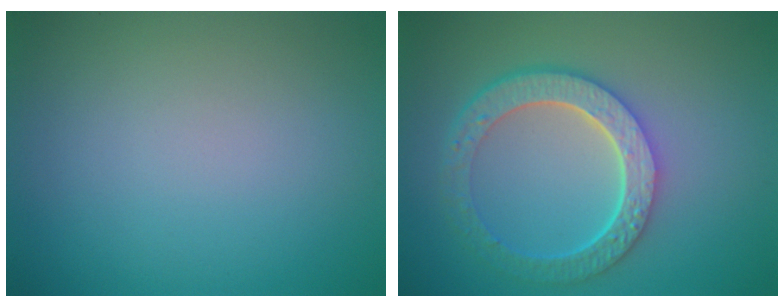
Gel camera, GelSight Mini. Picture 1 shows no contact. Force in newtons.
{"total": 6.0, "press": 4.5, "slide": 3.9}